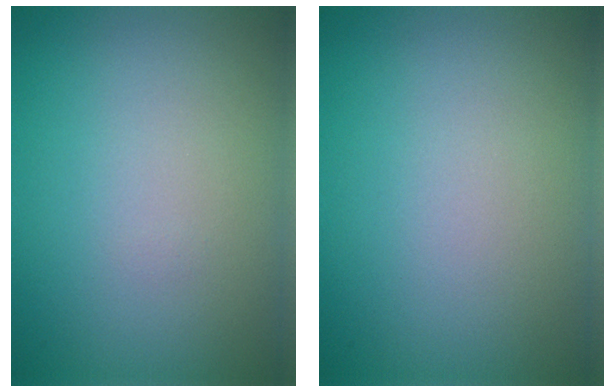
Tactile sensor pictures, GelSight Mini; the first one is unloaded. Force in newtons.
{"total": 0.0}